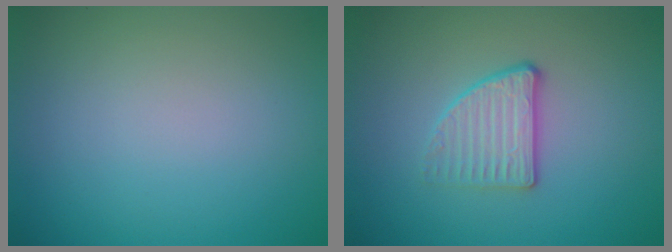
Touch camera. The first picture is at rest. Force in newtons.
{"total": 2.9, "press": 2.5, "slide": 1.4}